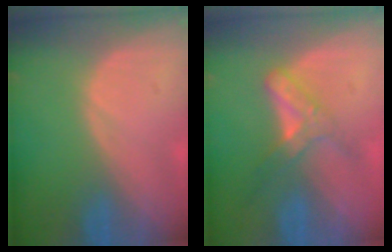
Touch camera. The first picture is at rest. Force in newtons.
{"total": 5.6, "press": 4.9, "slide": 2.8}